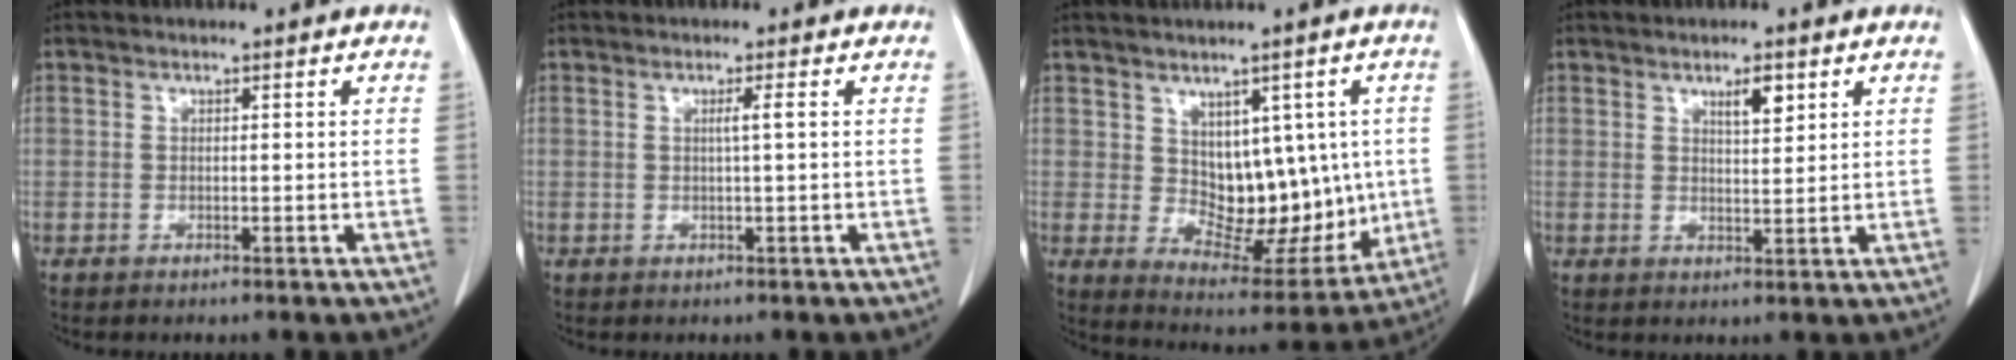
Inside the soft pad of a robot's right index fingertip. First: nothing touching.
{"total": 1.3, "force": [0.2, -0.4, 1.2], "torque": [-0.022, 0.001, 0.002]}
{"total": 11.3, "force": [1.1, 6.9, 8.9], "torque": [-0.101, 0.012, 0.044]}
{"total": 3.3, "force": [1.8, 0.8, 2.6], "torque": [-0.046, -0.002, 0.030]}